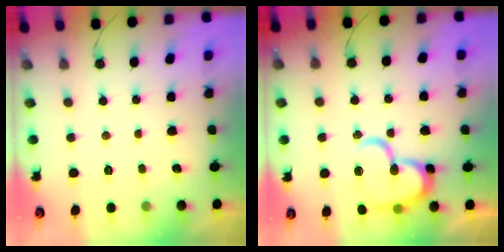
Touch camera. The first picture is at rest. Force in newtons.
{"total": 18.8, "press": 18.8, "slide": 1.7}